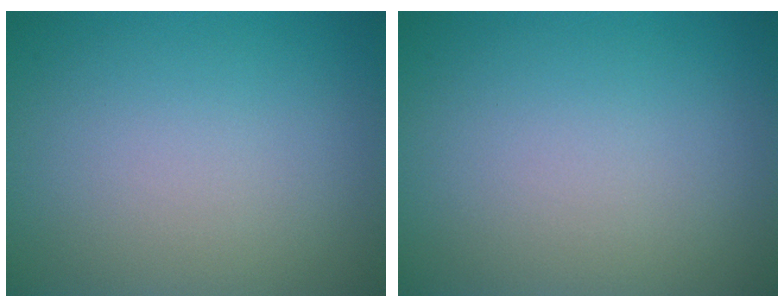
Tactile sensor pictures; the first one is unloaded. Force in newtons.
{"total": 0.0}